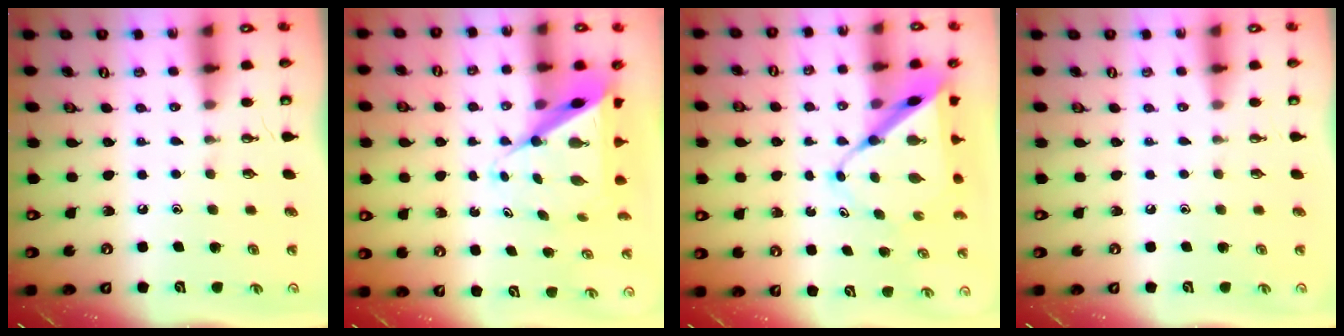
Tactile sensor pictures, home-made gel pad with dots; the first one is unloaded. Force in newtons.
{"total": 10.0, "press": 9.9, "slide": 0.9}
{"total": 10.1, "press": 10.0, "slide": 0.9}
{"total": 0.0}